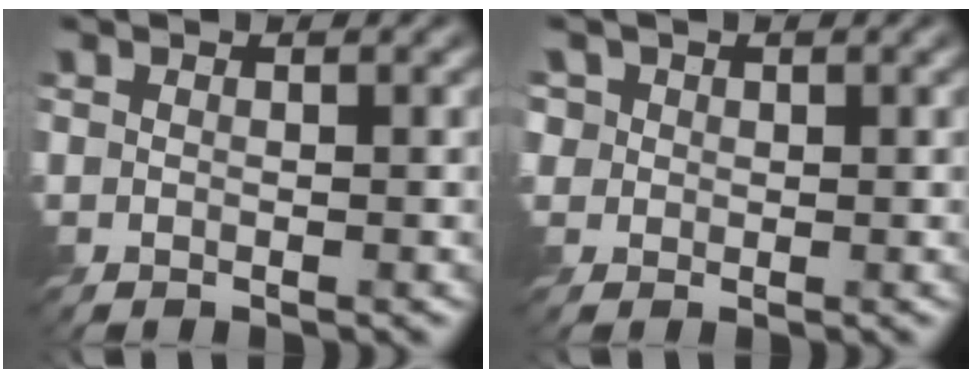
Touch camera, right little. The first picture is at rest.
{"total": 4.0, "force": [1.8, 3.2, 1.6], "torque": [-0.061, 0.004, 0.035]}